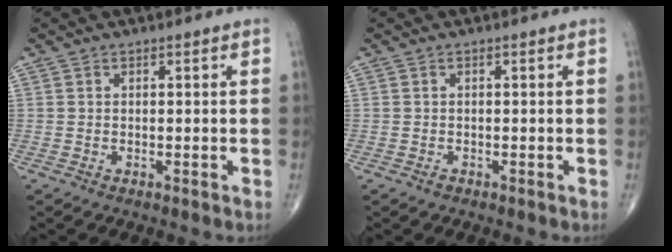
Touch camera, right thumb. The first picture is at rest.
{"total": 0.7, "force": [-0.5, 0.4, 0.3], "torque": [-0.004, 0.001, -0.008]}